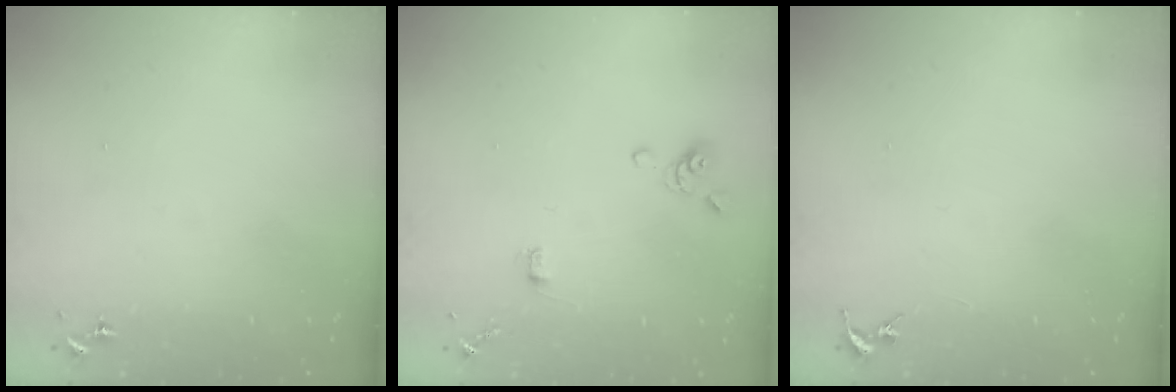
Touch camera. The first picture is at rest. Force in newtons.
{"total": 4.4, "press": 4.0, "slide": 1.8}
{"total": 0.0}